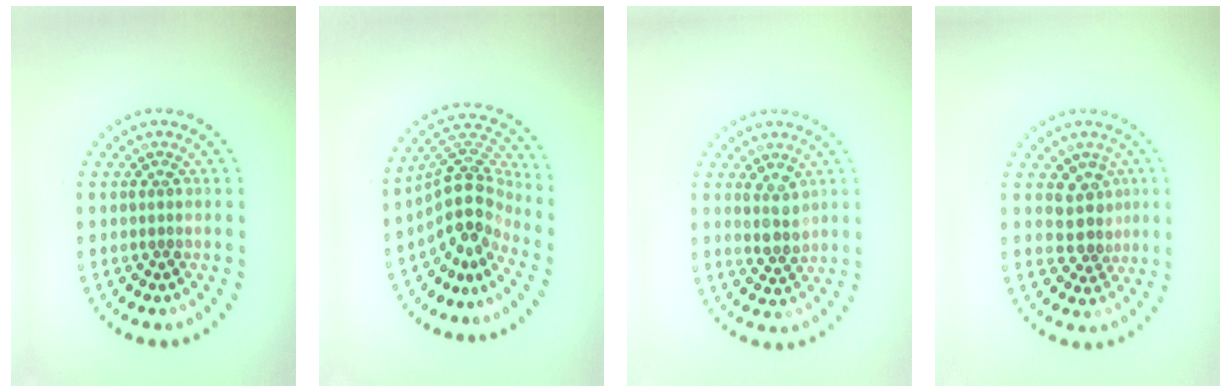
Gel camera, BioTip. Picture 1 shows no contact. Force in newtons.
{"total": 4.7, "press": 3.4, "slide": 3.2}
{"total": 2.2, "press": 2.1, "slide": 0.7}
{"total": 3.0, "press": 2.5, "slide": 1.7}